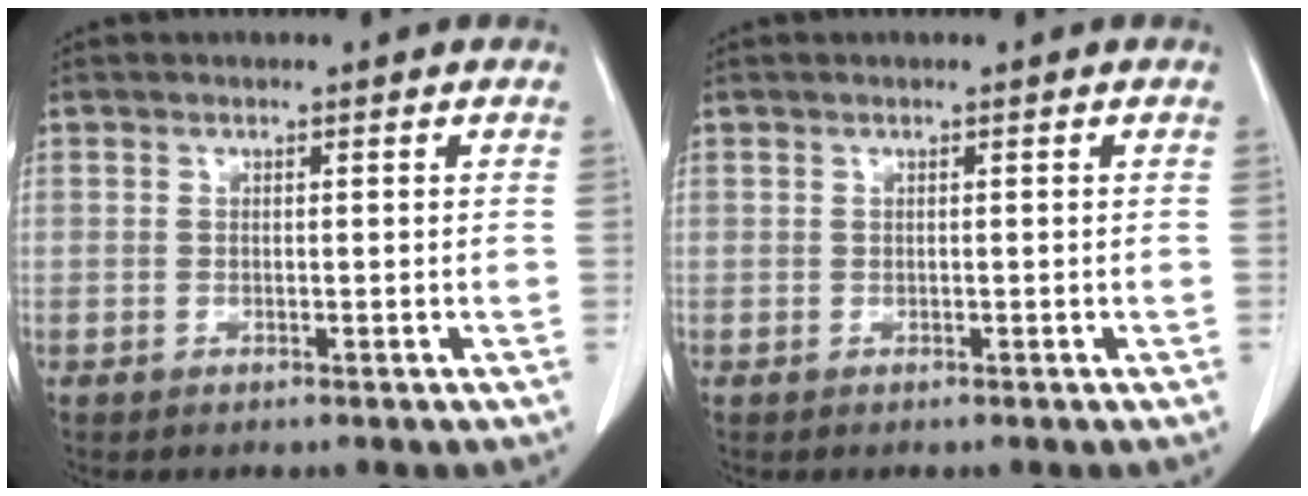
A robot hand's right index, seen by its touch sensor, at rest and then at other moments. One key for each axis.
{"total": 0.0}